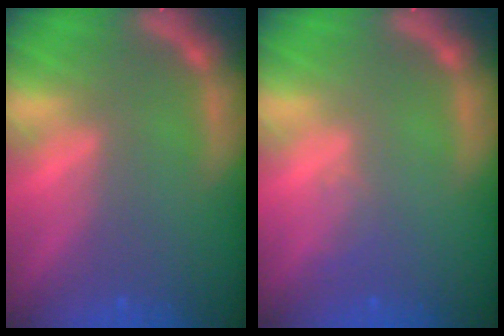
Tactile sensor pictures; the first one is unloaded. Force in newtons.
{"total": 1.0}